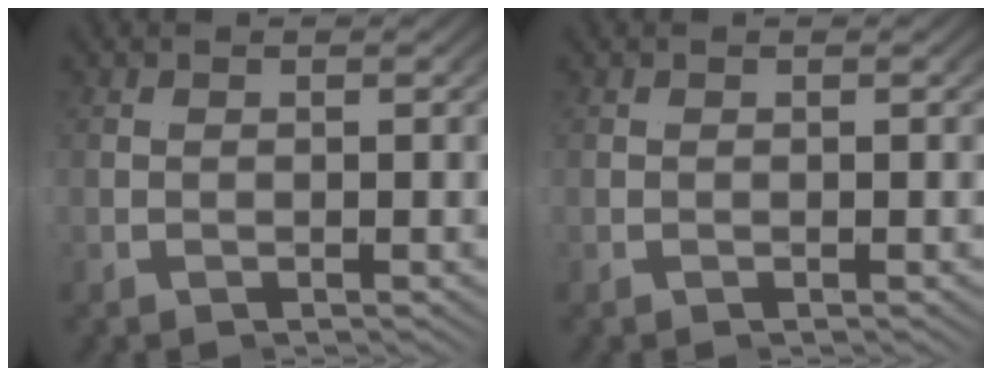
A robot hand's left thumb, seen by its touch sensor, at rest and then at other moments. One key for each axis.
{"total": 0.0}